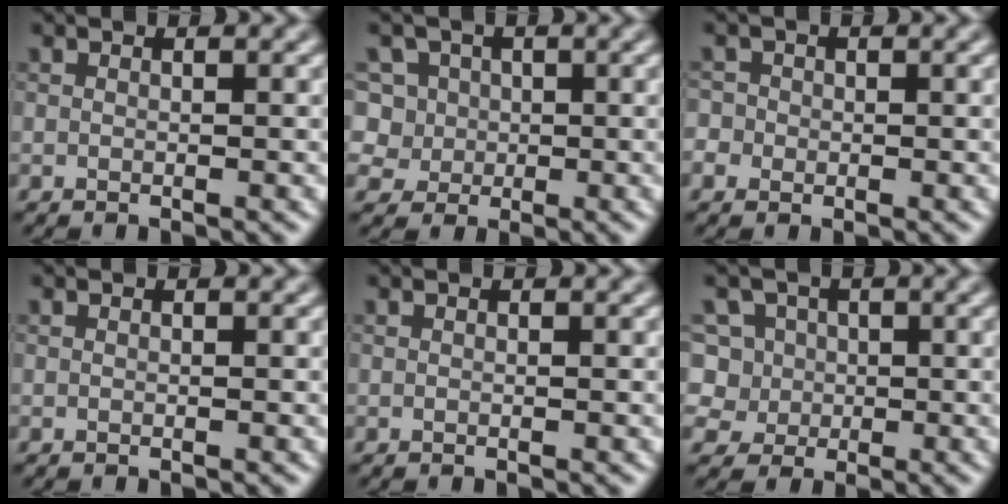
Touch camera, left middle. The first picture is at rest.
{"total": 8.1, "force": [2.6, 6.9, 3.4], "torque": [-0.062, 0.035, 0.014]}
{"total": 2.2, "force": [-0.1, 2.1, 0.7], "torque": [-0.003, 0.017, -0.015]}
{"total": 0.0}
{"total": 0.0}
{"total": 8.3, "force": [1.9, 7.4, 3.5], "torque": [-0.062, 0.039, 0.003]}